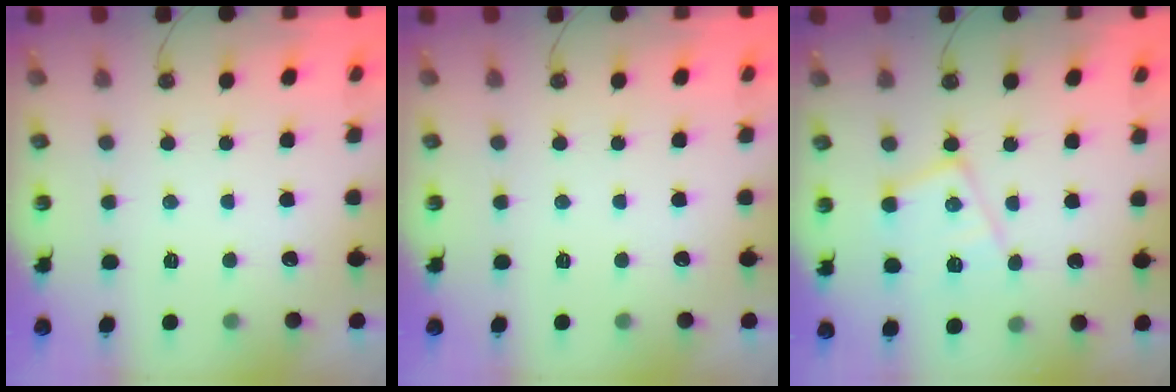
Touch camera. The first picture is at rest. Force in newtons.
{"total": 0.0}
{"total": 13.6, "press": 13.6, "slide": 1.0}